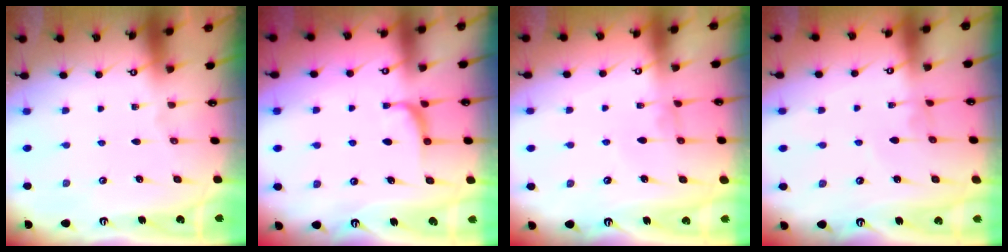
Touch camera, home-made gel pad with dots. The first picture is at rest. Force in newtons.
{"total": 0.8, "press": 0.6, "slide": 0.6}
{"total": 0.0}
{"total": 2.1, "press": 2.1, "slide": 0.0}